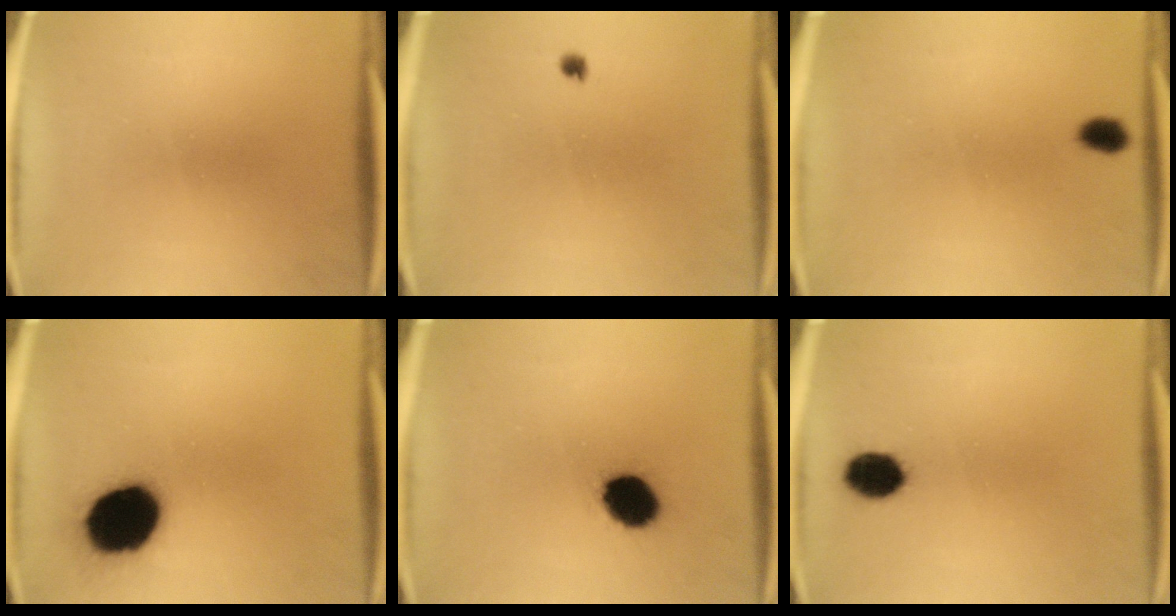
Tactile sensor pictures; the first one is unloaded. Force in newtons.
{"total": 1.0}
{"total": 2.4}
{"total": 18.0}
{"total": 10.2}
{"total": 6.3}